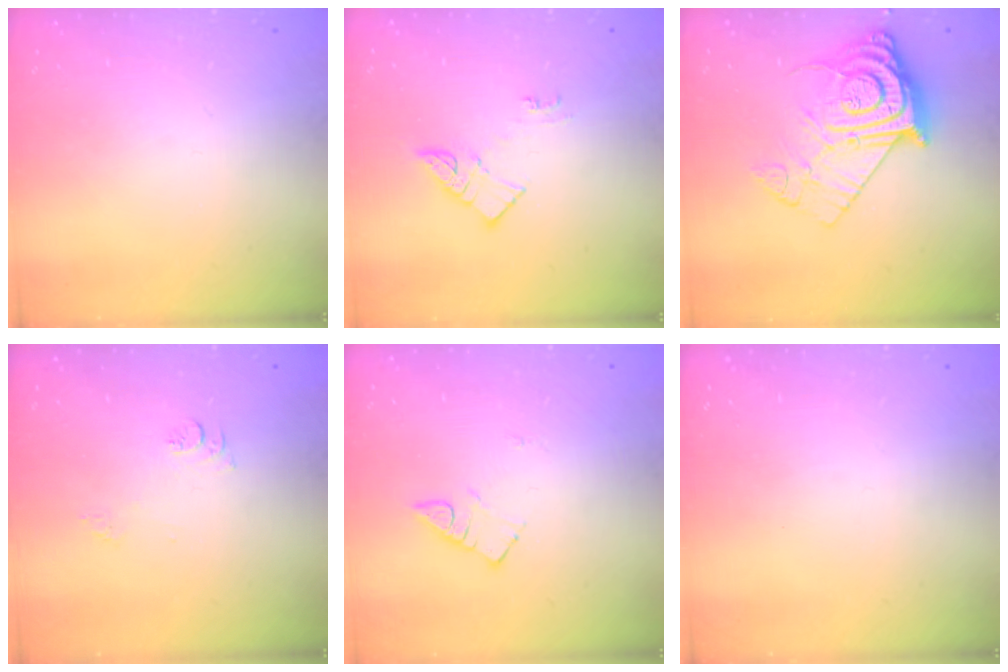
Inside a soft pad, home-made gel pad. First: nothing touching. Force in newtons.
{"total": 6.4, "press": 6.4, "slide": 0.6}
{"total": 14.9, "press": 14.8, "slide": 1.0}
{"total": 7.4, "press": 7.3, "slide": 0.8}
{"total": 3.3, "press": 3.3, "slide": 0.2}
{"total": 0.0}